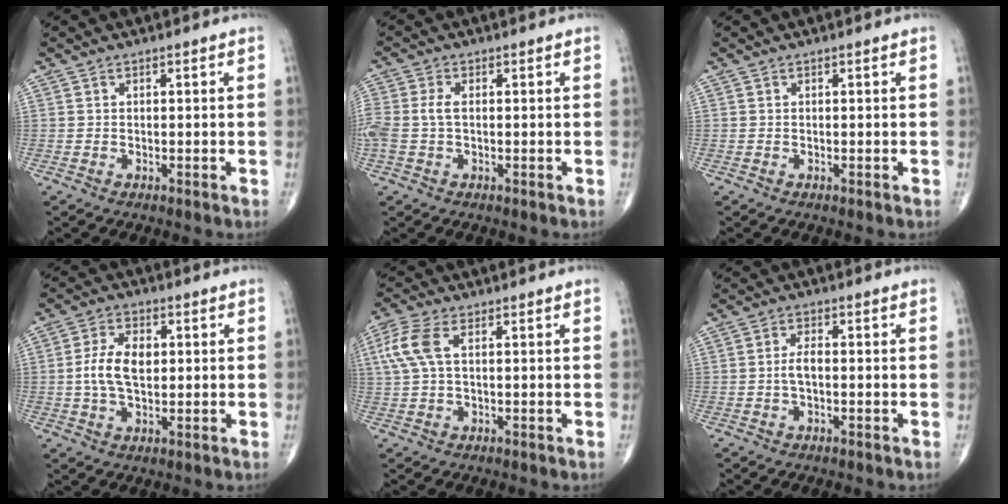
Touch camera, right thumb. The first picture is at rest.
{"total": 5.3, "force": [-0.2, 3.1, 4.3], "torque": [-0.126, 0.010, -0.003]}
{"total": 0.0}
{"total": 7.8, "force": [0.5, 4.4, 6.4], "torque": [-0.124, 0.008, 0.008]}
{"total": 6.9, "force": [1.8, 3.4, 5.8], "torque": [-0.160, 0.021, 0.035]}
{"total": 2.6, "force": [-0.4, 1.1, 2.3], "torque": [-0.048, 0.008, -0.009]}